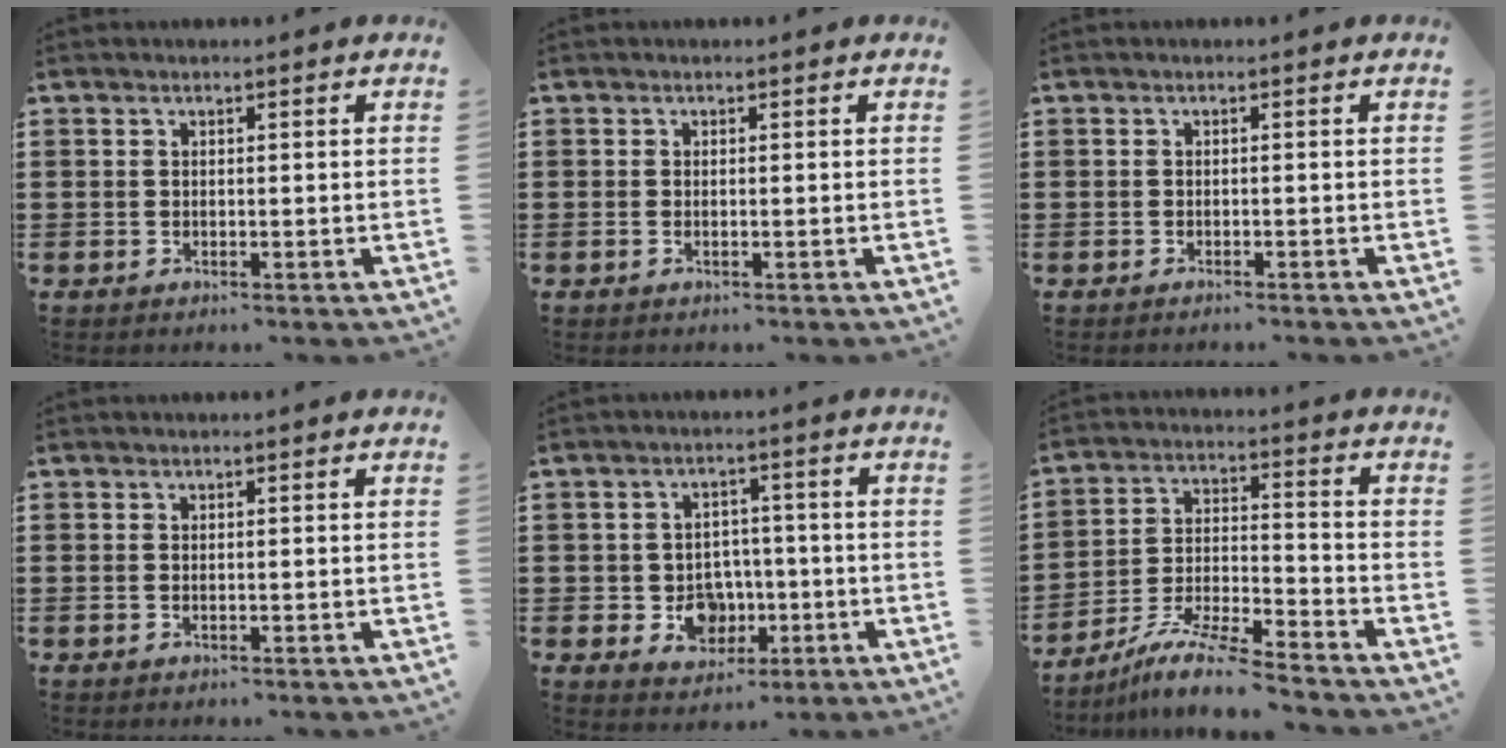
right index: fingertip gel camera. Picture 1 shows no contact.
{"total": 0.0}
{"total": 0.6, "force": [-0.6, -0.1, 0.1], "torque": [-0.004, -0.002, -0.011]}
{"total": 0.0}
{"total": 5.8, "force": [-1.3, 5.1, 2.3], "torque": [-0.037, 0.008, -0.023]}
{"total": 9.1, "force": [-8.1, 0.4, 4.2], "torque": [-0.082, 0.006, -0.158]}